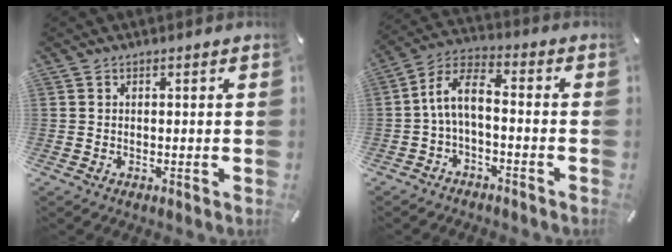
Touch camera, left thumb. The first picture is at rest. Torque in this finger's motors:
{"motor_torque": [1.55, 1.55, 1.14, 0.06, 0.12]}